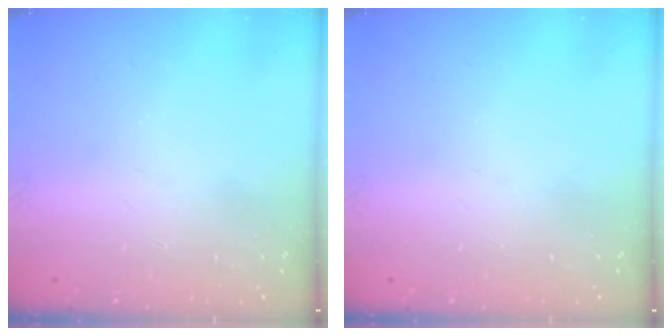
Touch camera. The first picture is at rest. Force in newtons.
{"total": 0.0}